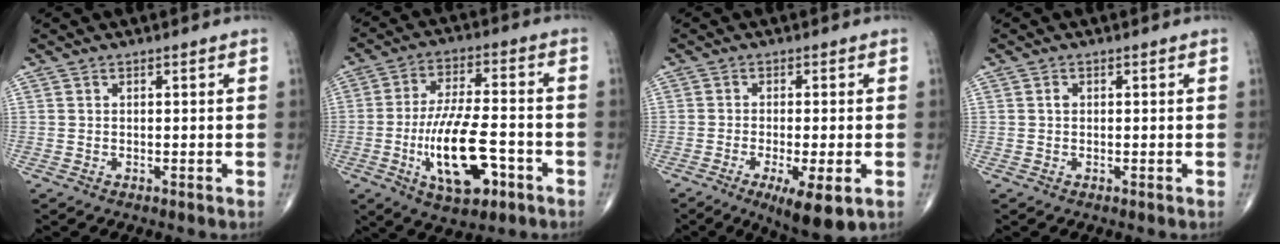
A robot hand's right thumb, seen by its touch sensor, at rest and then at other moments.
{"total": 15.2, "force": [-4.9, 6.1, 13.0], "torque": [-0.224, 0.022, -0.076]}
{"total": 8.9, "force": [-3.7, 2.0, 7.8], "torque": [-0.122, -0.015, -0.057]}
{"total": 0.7, "force": [0.1, 0.6, 0.4], "torque": [-0.007, 0.001, 0.000]}